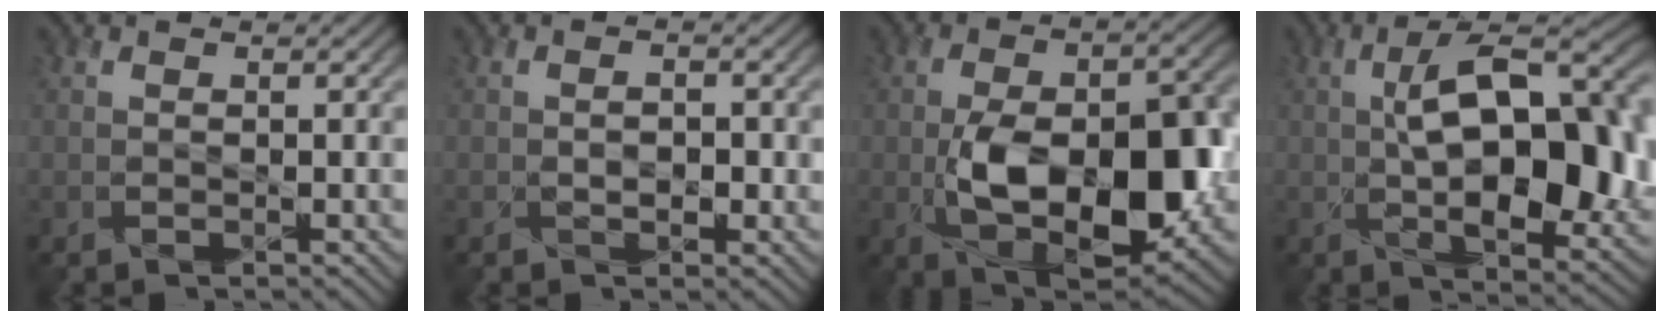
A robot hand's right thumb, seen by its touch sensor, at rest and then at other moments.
{"total": 2.1, "force": [-0.4, 1.4, 1.6], "torque": [-0.022, -0.002, -0.007]}
{"total": 14.4, "force": [-2.8, 7.6, 12.0], "torque": [-0.190, -0.018, -0.052]}
{"total": 16.0, "force": [0.8, 7.1, 14.3], "torque": [-0.209, 0.007, 0.016]}